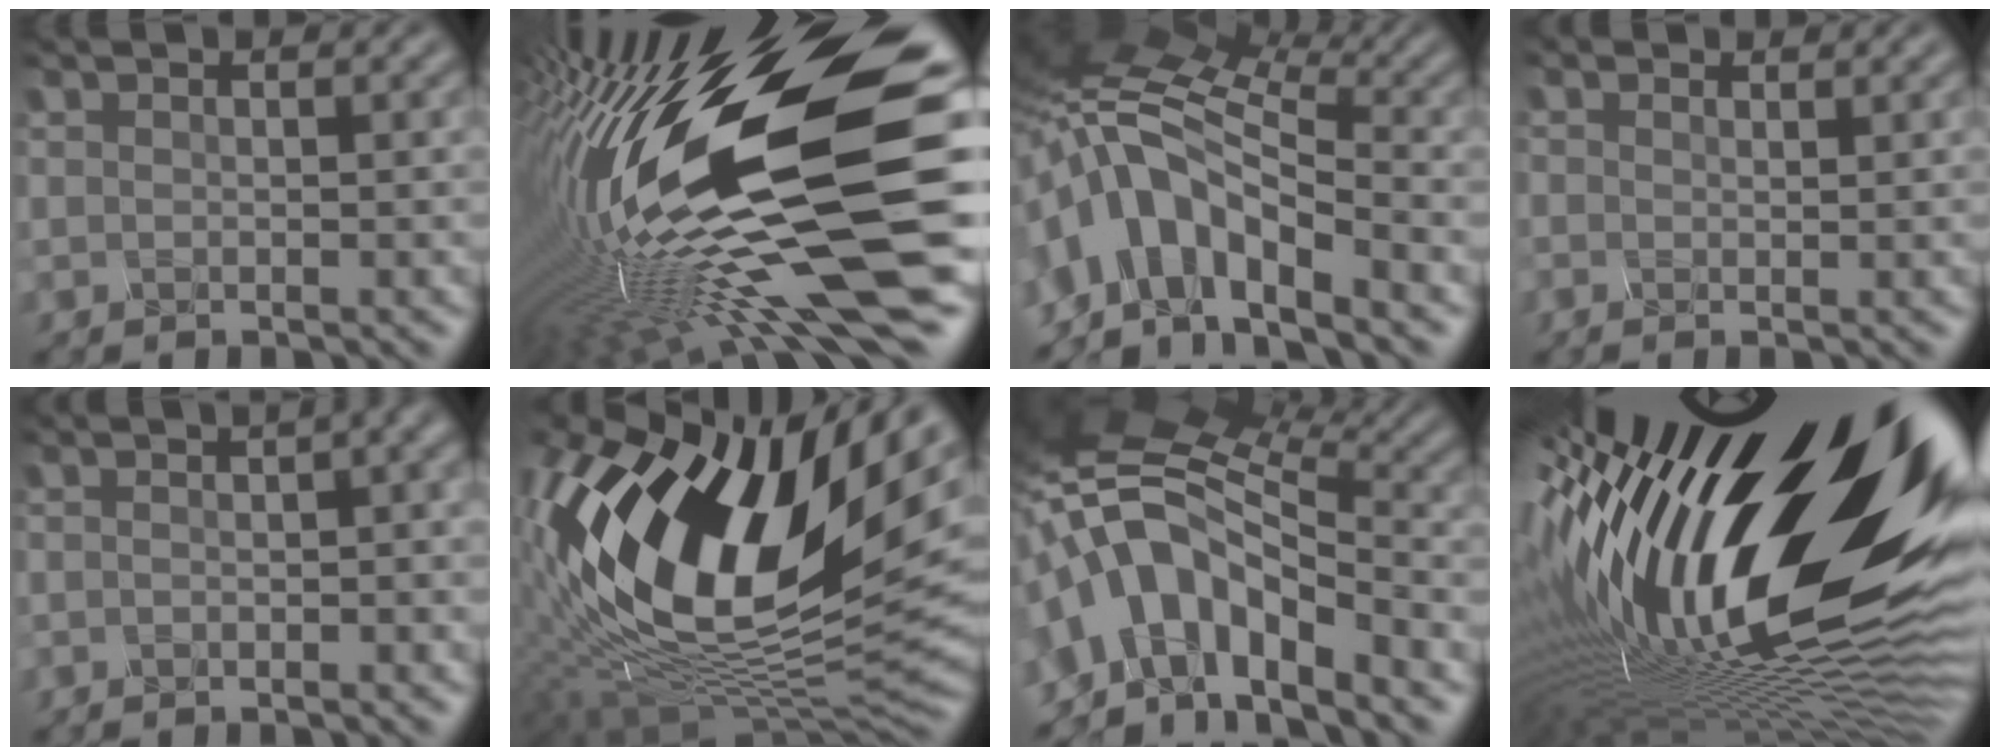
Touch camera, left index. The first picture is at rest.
{"total": 19.8, "force": [-3.6, 4.0, 19.0], "torque": [-0.370, -0.012, -0.059]}
{"total": 8.2, "force": [-4.2, 3.8, 6.0], "torque": [-0.124, 0.014, -0.076]}
{"total": 1.5, "force": [-0.8, -0.7, -1.0], "torque": [0.014, -0.006, 0.002]}
{"total": 6.7, "force": [-1.3, 2.5, 6.0], "torque": [-0.043, 0.022, -0.015]}
{"total": 16.2, "force": [3.1, 8.7, 13.4], "torque": [-0.280, 0.004, 0.068]}
{"total": 8.3, "force": [-5.3, 3.8, 5.2], "torque": [-0.094, 0.009, -0.088]}
{"total": 20.9, "force": [2.3, 7.5, 19.4], "torque": [-0.352, -0.018, 0.044]}